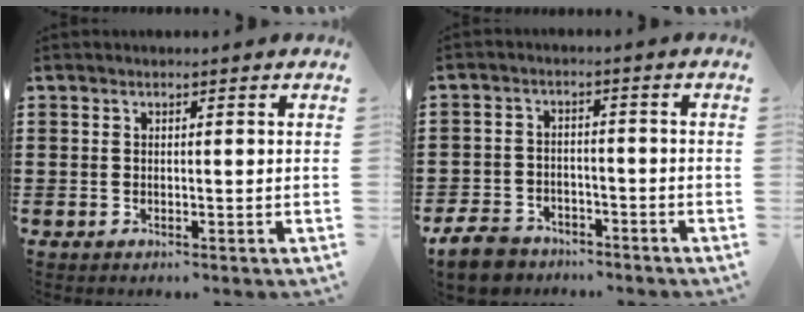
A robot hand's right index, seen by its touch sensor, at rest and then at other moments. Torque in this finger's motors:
{"motor_torque": [-1.30, 0.84, -1.05, -0.21]}